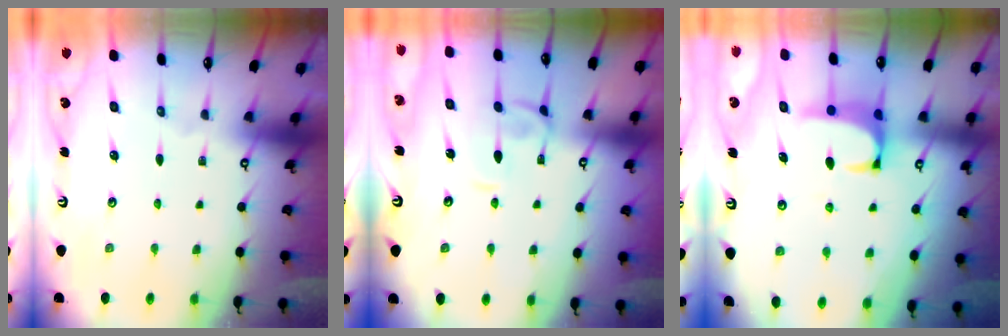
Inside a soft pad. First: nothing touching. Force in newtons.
{"total": 1.2, "press": 1.2, "slide": 0.0}
{"total": 1.2, "press": 1.2, "slide": 0.4}